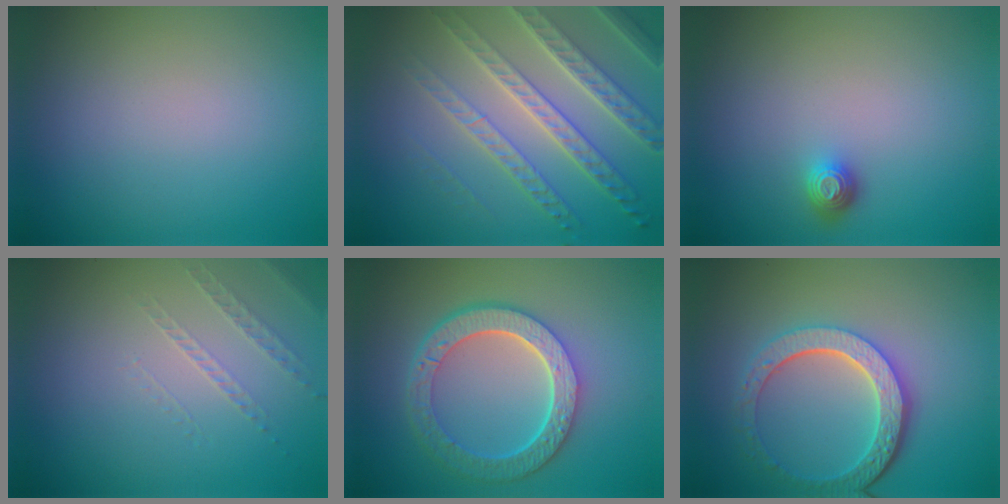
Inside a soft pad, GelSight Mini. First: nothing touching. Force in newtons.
{"total": 7.4, "press": 5.1, "slide": 5.4}
{"total": 1.3, "press": 1.1, "slide": 0.7}
{"total": 1.1, "press": 0.6, "slide": 0.9}
{"total": 6.6, "press": 4.9, "slide": 4.4}
{"total": 6.0, "press": 4.4, "slide": 4.0}